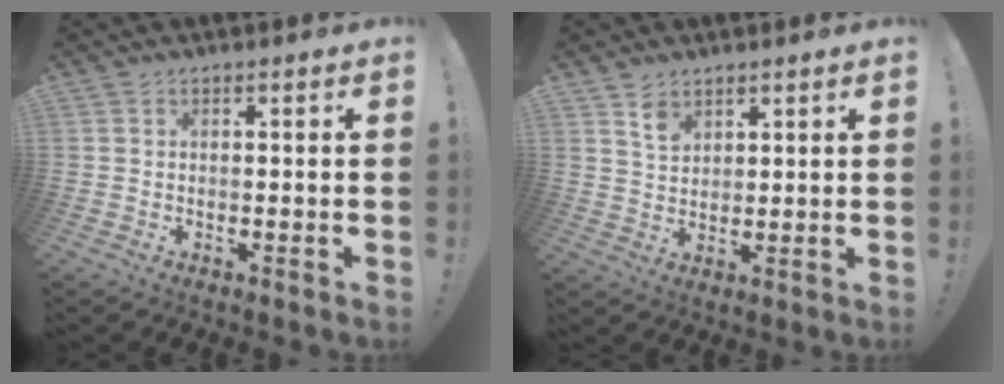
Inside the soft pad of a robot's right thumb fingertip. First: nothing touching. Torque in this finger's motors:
{"motor_torque": [-0.01, 0.07, 0.17, 0.06, -0.03]}